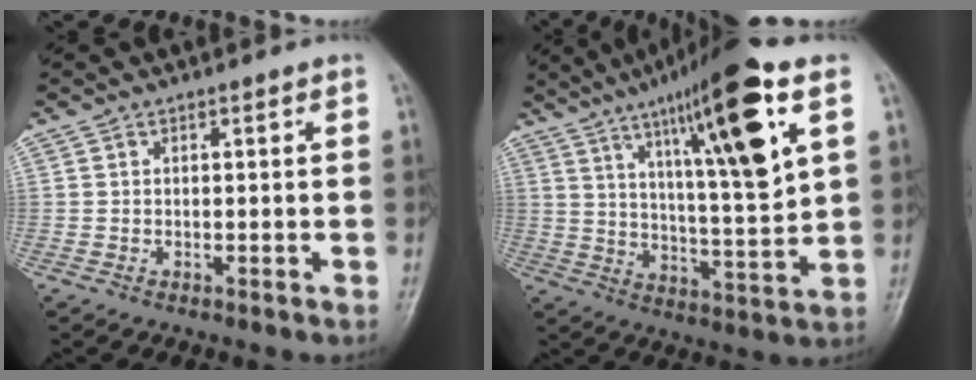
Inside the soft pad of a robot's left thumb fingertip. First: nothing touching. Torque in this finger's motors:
{"motor_torque": [0.79, 0.77, 1.81, -0.96, 0.30]}